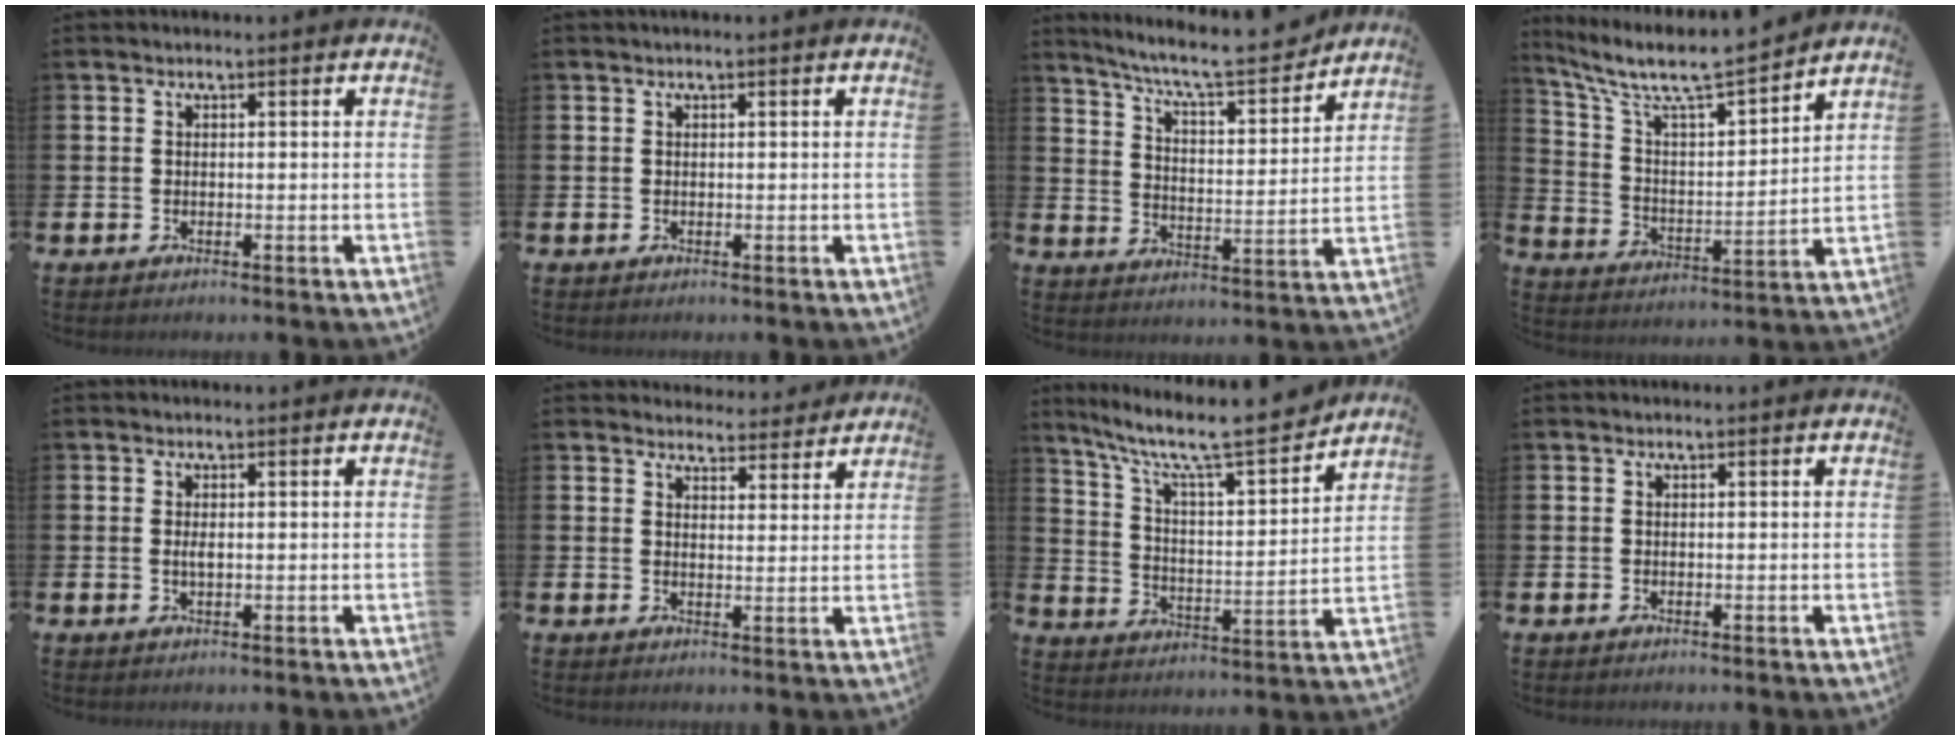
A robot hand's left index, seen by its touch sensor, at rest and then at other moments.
{"total": 0.0}
{"total": 8.7, "force": [8.0, 1.1, 3.2], "torque": [-0.090, -0.056, 0.137]}
{"total": 8.9, "force": [8.0, 1.0, 3.8], "torque": [-0.112, -0.057, 0.133]}
{"total": 1.1, "force": [0.2, 0.4, 1.0], "torque": [-0.020, 0.003, 0.001]}
{"total": 4.1, "force": [4.0, 0.9, -0.1], "torque": [0.001, -0.024, 0.072]}
{"total": 10.0, "force": [8.8, 1.1, 4.7], "torque": [-0.123, -0.063, 0.146]}
{"total": 0.0}